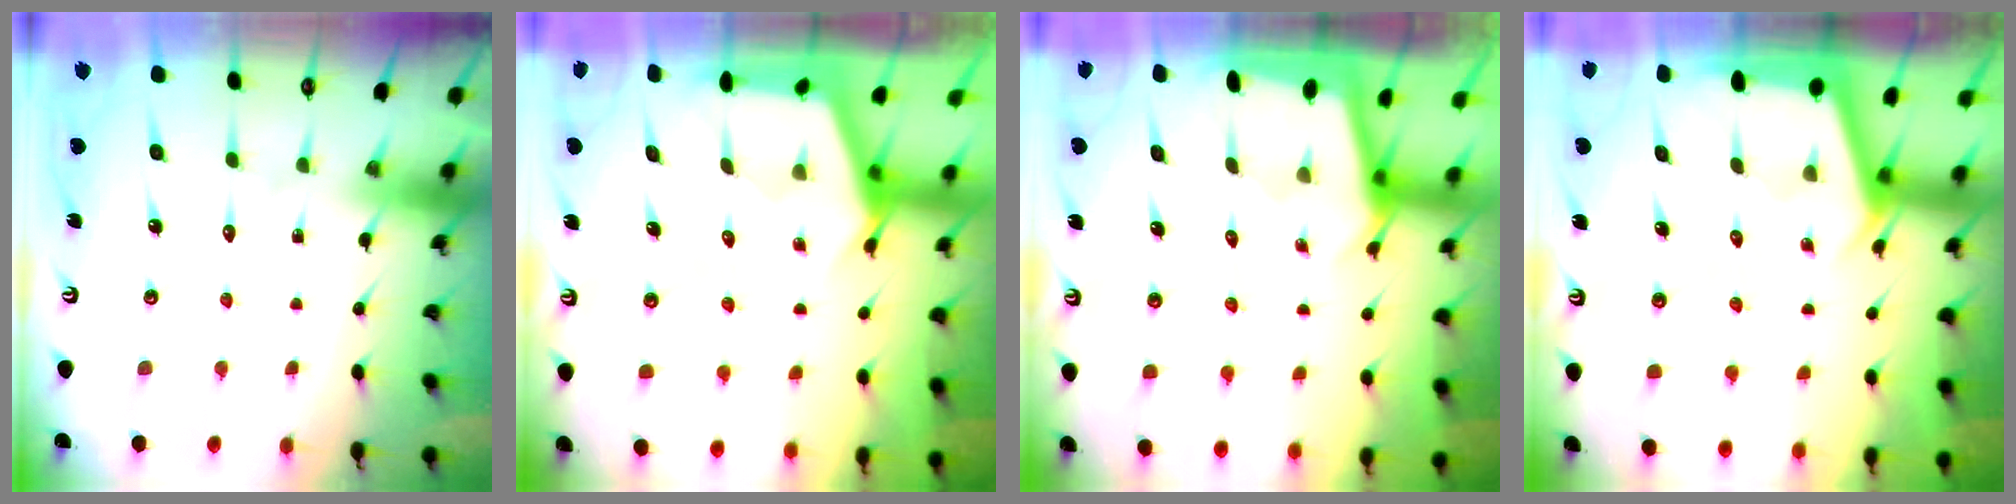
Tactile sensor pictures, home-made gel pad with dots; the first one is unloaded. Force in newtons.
{"total": 2.6, "press": 2.5, "slide": 0.4}
{"total": 1.6, "press": 1.6, "slide": 0.2}
{"total": 2.7, "press": 2.7, "slide": 0.2}